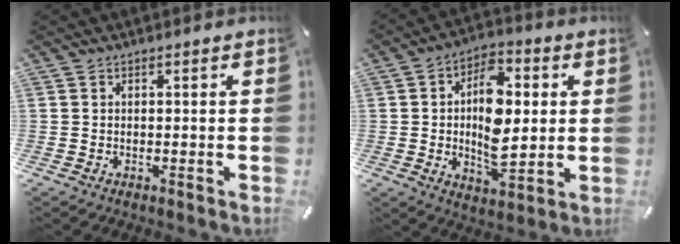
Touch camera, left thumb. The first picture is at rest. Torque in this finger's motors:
{"motor_torque": [0.64, 0.35, 0.64, 0.15, 0.14]}